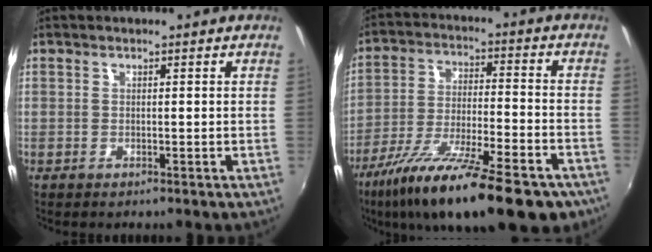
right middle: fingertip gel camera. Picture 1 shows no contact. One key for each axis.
{"total": 24.4, "fx": -16.9, "fy": 6.3, "fz": 16.5, "tx": -0.283, "ty": -0.062, "tz": -0.260}